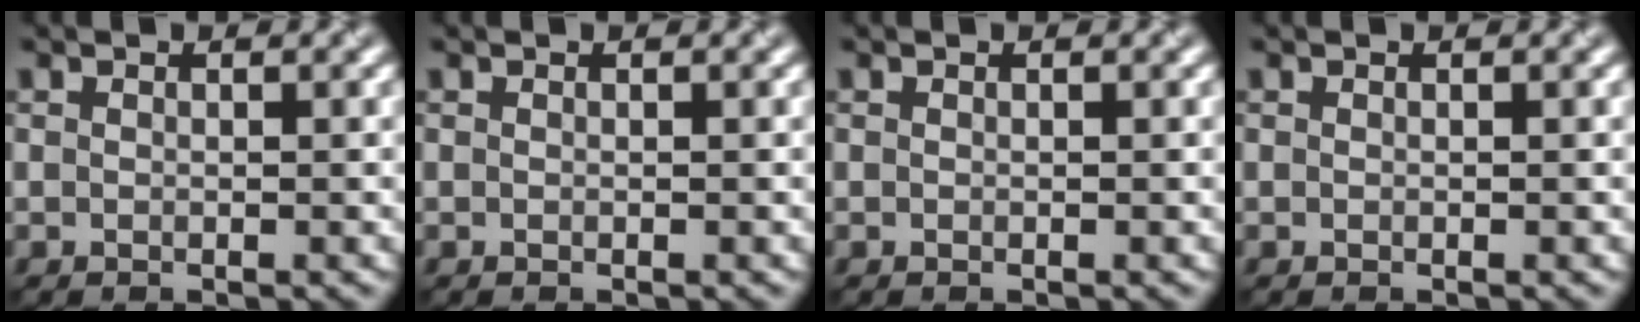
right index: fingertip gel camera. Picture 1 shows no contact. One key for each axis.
{"total": 0.0}
{"total": 0.0}
{"total": 0.0}